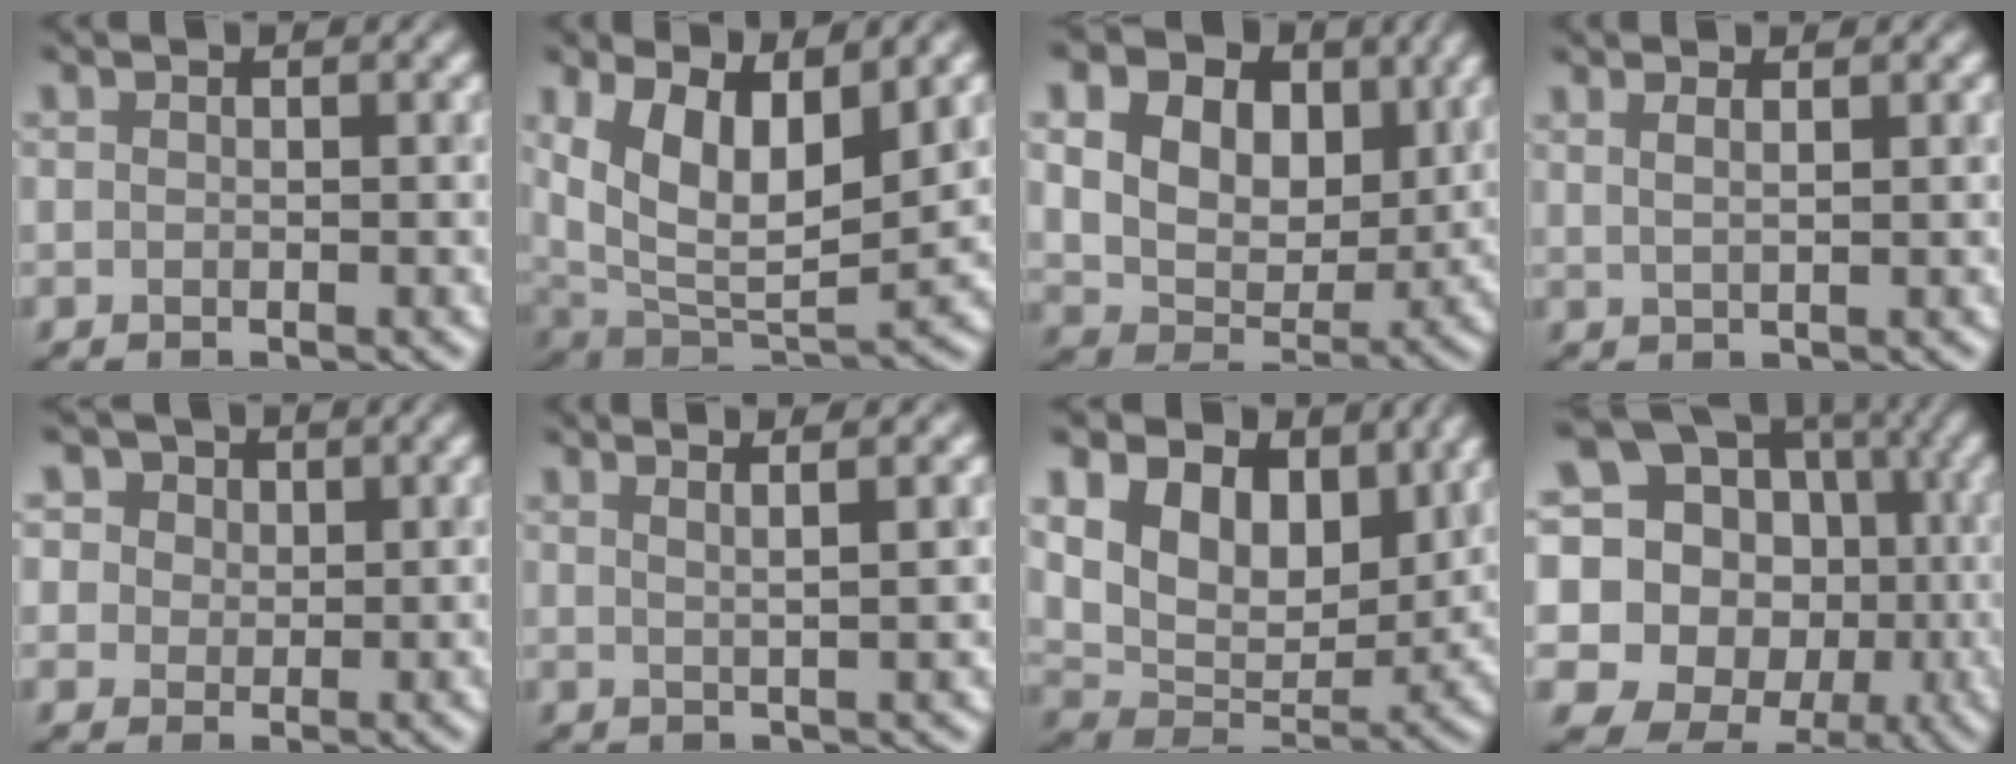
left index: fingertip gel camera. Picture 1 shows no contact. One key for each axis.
{"total": 11.3, "fx": 4.4, "fy": 5.2, "fz": 9.1, "tx": -0.159, "ty": -0.005, "tz": 0.074}
{"total": 14.2, "fx": 5.7, "fy": 9.8, "fz": 8.6, "tx": -0.160, "ty": 0.024, "tz": 0.098}
{"total": 2.6, "fx": 1.5, "fy": 1.1, "fz": 1.7, "tx": -0.006, "ty": 0.005, "tz": 0.000}
{"total": 6.5, "fx": 3.5, "fy": 4.6, "fz": 2.9, "tx": -0.064, "ty": 0.010, "tz": 0.042}
{"total": 3.9, "fx": 2.4, "fy": 1.2, "fz": 2.9, "tx": -0.024, "ty": 0.018, "tz": 0.003}
{"total": 9.5, "fx": 4.3, "fy": 6.2, "fz": 5.8, "tx": -0.110, "ty": -0.011, "tz": 0.067}
{"total": 19.9, "fx": 1.7, "fy": 18.0, "fz": 8.3, "tx": -0.183, "ty": 0.044, "tz": 0.006}